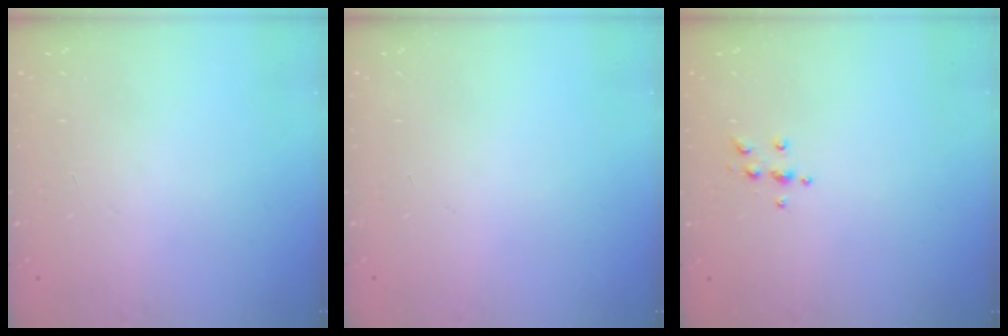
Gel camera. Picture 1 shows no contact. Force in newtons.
{"total": 0.0}
{"total": 4.9, "press": 4.9, "slide": 0.7}